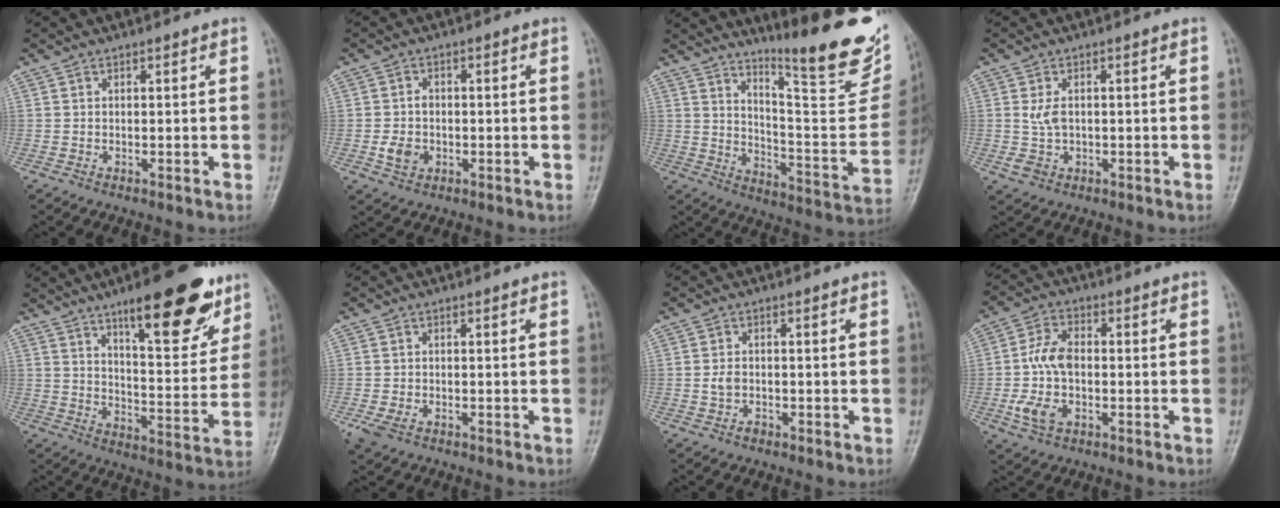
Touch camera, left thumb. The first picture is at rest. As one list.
[{"total": 4.5, "force": [-1.1, 3.7, 2.4], "torque": [-0.032, 0.004, -0.018]}, {"total": 22.2, "force": [16.5, 3.6, 14.3], "torque": [-0.175, -0.127, 0.240]}, {"total": 3.3, "force": [0.1, 2.3, 2.4], "torque": [-0.040, 0.001, 0.006]}, {"total": 18.8, "force": [11.6, 5.8, 13.6], "torque": [-0.149, -0.060, 0.175]}, {"total": 3.9, "force": [-1.8, 2.5, 2.4], "torque": [-0.059, -0.002, -0.030]}, {"total": 2.3, "force": [-0.7, 1.7, 1.3], "torque": [-0.024, 0.008, -0.014]}, {"total": 9.3, "force": [-1.4, 5.9, 7.1], "torque": [-0.140, 0.015, -0.031]}]